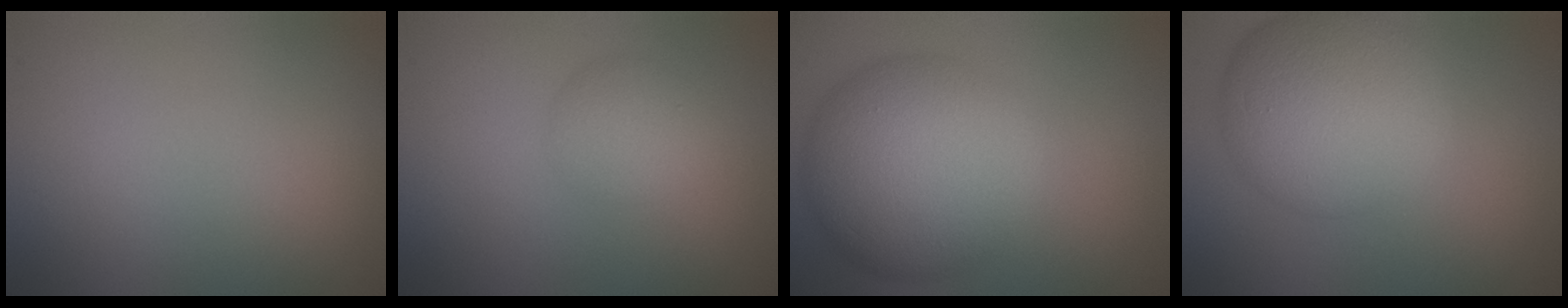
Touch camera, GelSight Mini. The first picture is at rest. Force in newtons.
{"total": 2.7, "press": 2.7, "slide": 0.1}
{"total": 11.2, "press": 11.2, "slide": 0.3}
{"total": 9.7, "press": 9.7, "slide": 0.2}